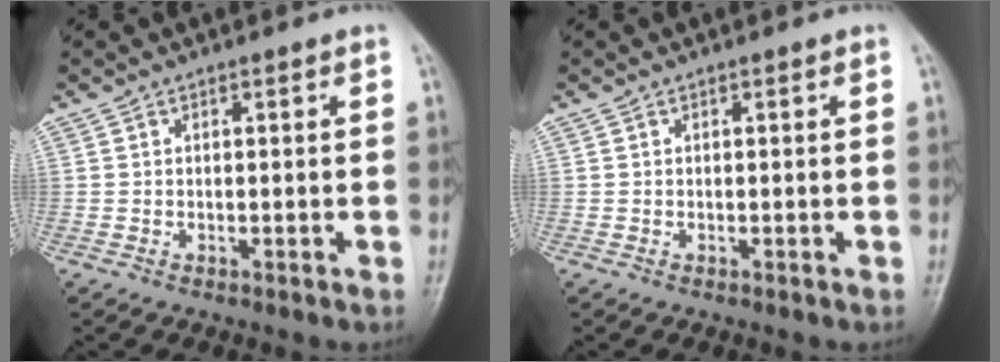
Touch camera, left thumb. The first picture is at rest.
{"total": 0.0}